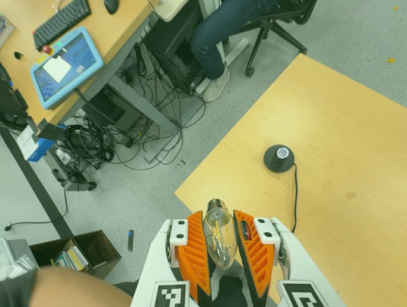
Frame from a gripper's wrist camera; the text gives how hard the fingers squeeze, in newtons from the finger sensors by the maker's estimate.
{"total": 11.9, "left": 11.5, "right": 12.3}